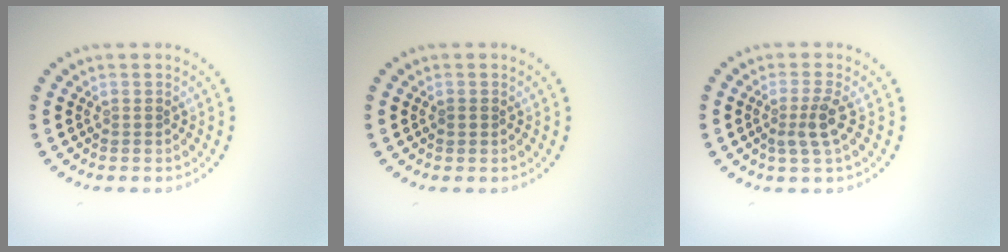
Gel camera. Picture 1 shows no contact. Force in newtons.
{"total": 0.7, "press": 0.6, "slide": 0.1}
{"total": 2.5, "press": 1.8, "slide": 1.7}